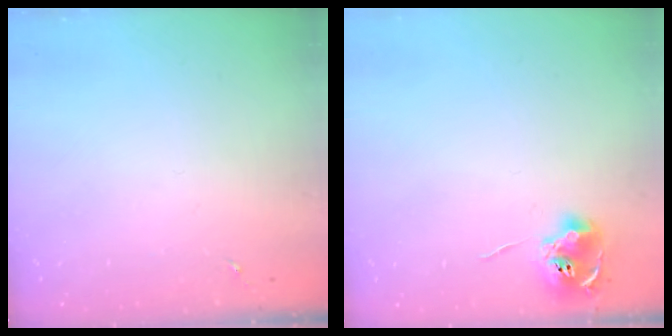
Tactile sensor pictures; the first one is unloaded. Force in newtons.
{"total": 8.7, "press": 8.7, "slide": 0.4}